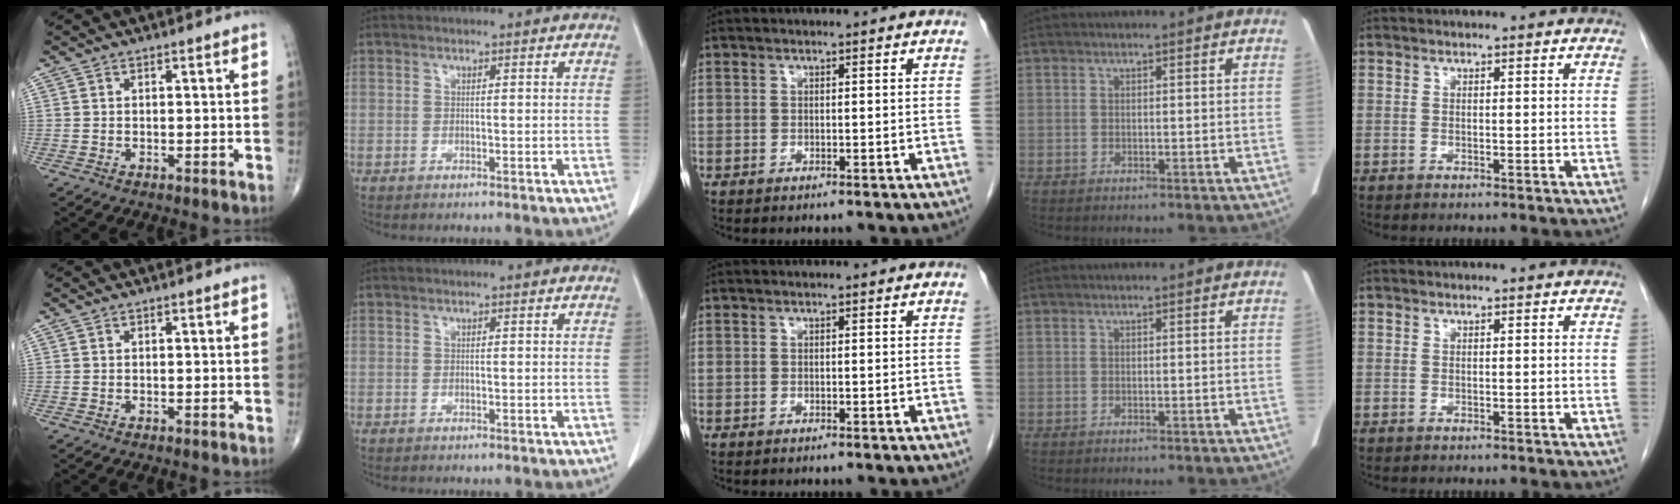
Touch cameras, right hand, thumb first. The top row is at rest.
{}